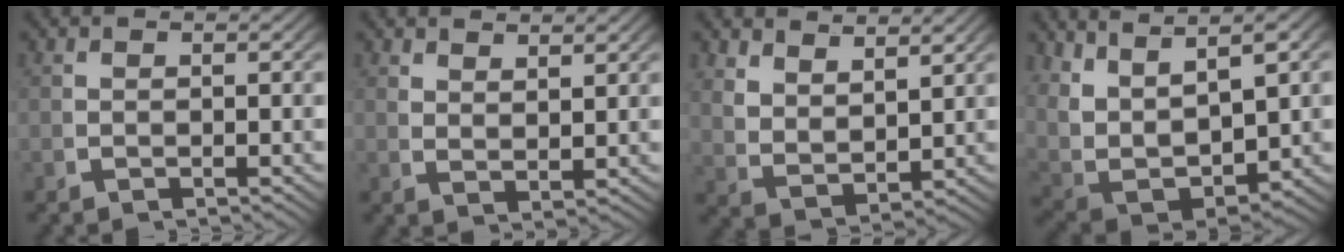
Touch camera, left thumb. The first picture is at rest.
{"total": 2.2, "force": [2.1, 0.2, 0.7], "torque": [-0.011, -0.005, 0.049]}
{"total": 4.4, "force": [2.2, 2.7, 2.6], "torque": [-0.064, -0.026, 0.062]}
{"total": 12.6, "force": [2.4, 9.0, 8.4], "torque": [-0.209, -0.037, 0.054]}